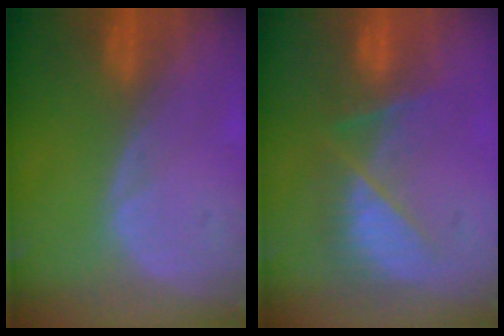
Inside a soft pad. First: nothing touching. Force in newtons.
{"total": 7.2, "press": 6.9, "slide": 2.1}